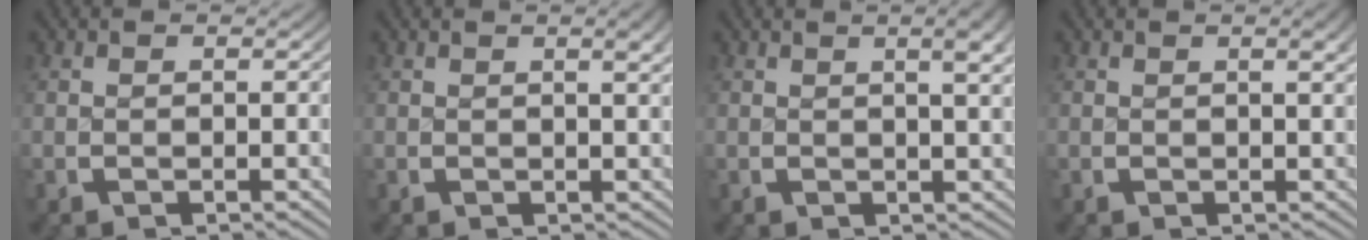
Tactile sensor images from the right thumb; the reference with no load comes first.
{"total": 2.0, "force": [0.9, 0.5, 1.7], "torque": [-0.018, 0.004, 0.011]}
{"total": 3.8, "force": [1.6, 1.2, 3.3], "torque": [-0.030, 0.008, 0.021]}
{"total": 1.4, "force": [0.6, 0.3, 1.2], "torque": [-0.014, 0.002, 0.008]}